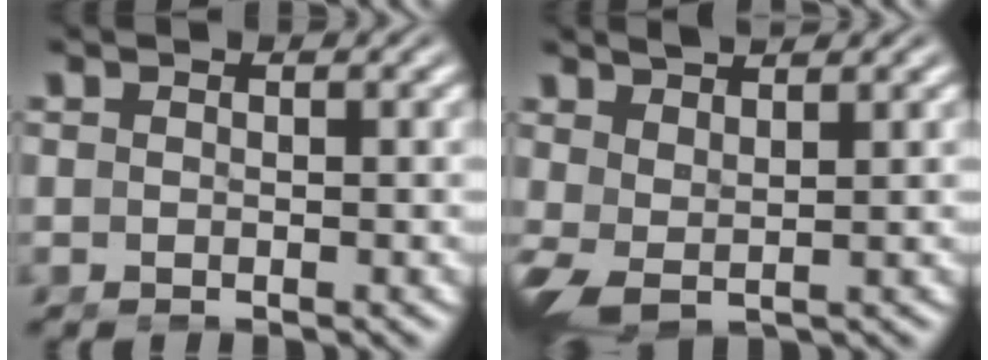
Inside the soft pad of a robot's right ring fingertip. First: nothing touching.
{"total": 3.3, "force": [0.7, 2.0, 2.5], "torque": [-0.061, 0.001, 0.015]}